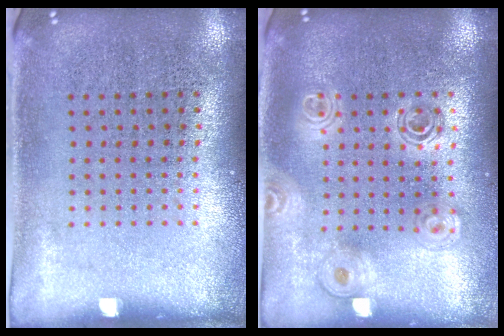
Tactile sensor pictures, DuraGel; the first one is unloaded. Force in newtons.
{"total": 1.5, "press": 1.4, "slide": 0.7}